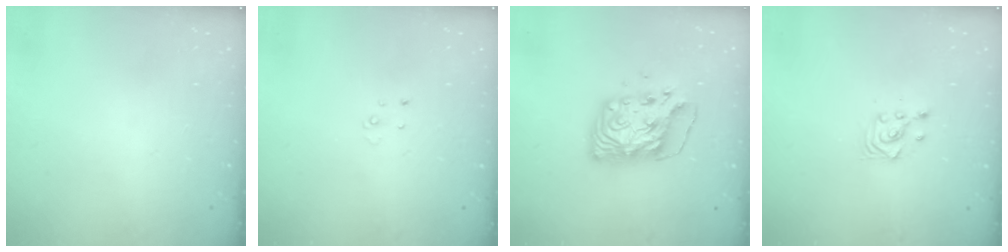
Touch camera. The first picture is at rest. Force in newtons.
{"total": 2.6, "press": 2.6, "slide": 0.3}
{"total": 10.7, "press": 10.6, "slide": 0.9}
{"total": 3.5, "press": 3.3, "slide": 1.2}